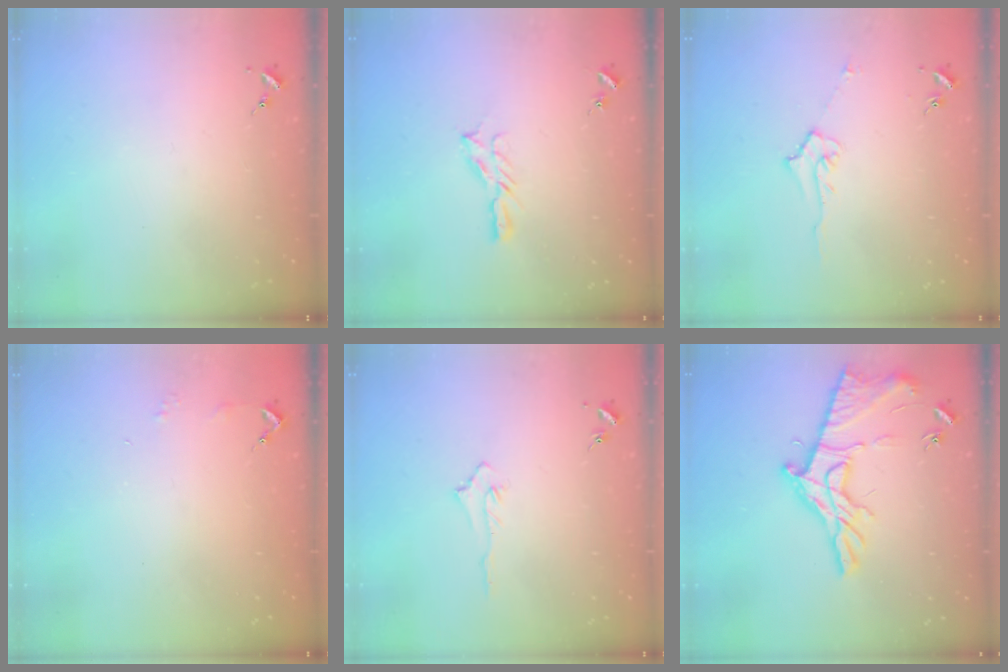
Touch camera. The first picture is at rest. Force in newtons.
{"total": 4.7, "press": 4.7, "slide": 0.5}
{"total": 5.1, "press": 5.0, "slide": 0.6}
{"total": 2.9, "press": 2.8, "slide": 0.3}
{"total": 3.4, "press": 3.4, "slide": 0.4}
{"total": 17.4, "press": 17.3, "slide": 0.9}